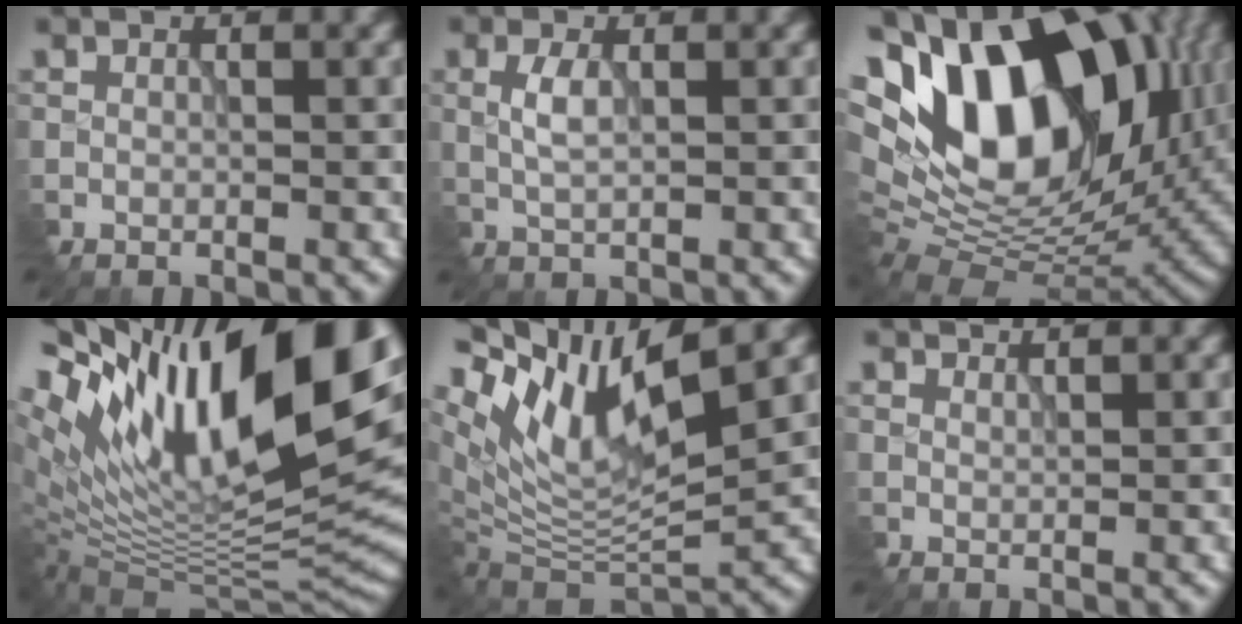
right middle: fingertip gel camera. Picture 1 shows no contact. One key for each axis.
{"total": 2.1, "fx": -0.1, "fy": 0.9, "fz": 1.8, "tx": -0.045, "ty": 0.002, "tz": 0.004}
{"total": 18.5, "fx": 4.5, "fy": 10.8, "fz": 14.3, "tx": -0.250, "ty": 0.034, "tz": 0.066}
{"total": 18.7, "fx": 7.2, "fy": 7.7, "fz": 15.5, "tx": -0.263, "ty": 0.020, "tz": 0.136}
{"total": 11.3, "fx": 5.0, "fy": 4.9, "fz": 8.8, "tx": -0.187, "ty": 0.015, "tz": 0.094}
{"total": 1.8, "fx": 1.7, "fy": 0.4, "fz": 0.2, "tx": -0.006, "ty": 0.003, "tz": 0.027}